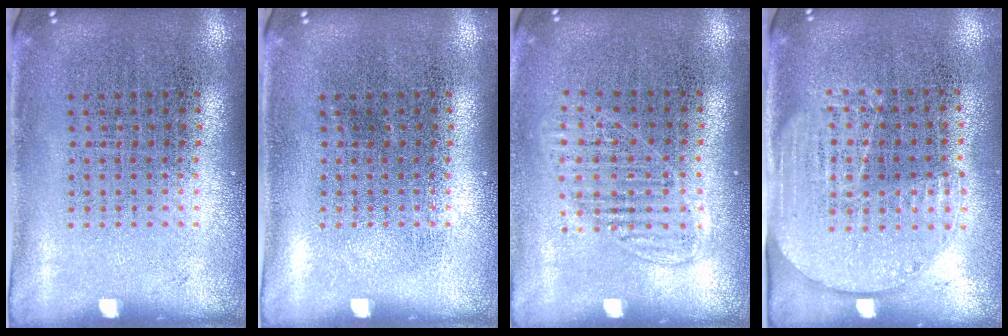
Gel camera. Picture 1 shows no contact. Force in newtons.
{"total": 0.0}
{"total": 1.3, "press": 1.2, "slide": 0.6}
{"total": 1.6, "press": 1.4, "slide": 0.7}